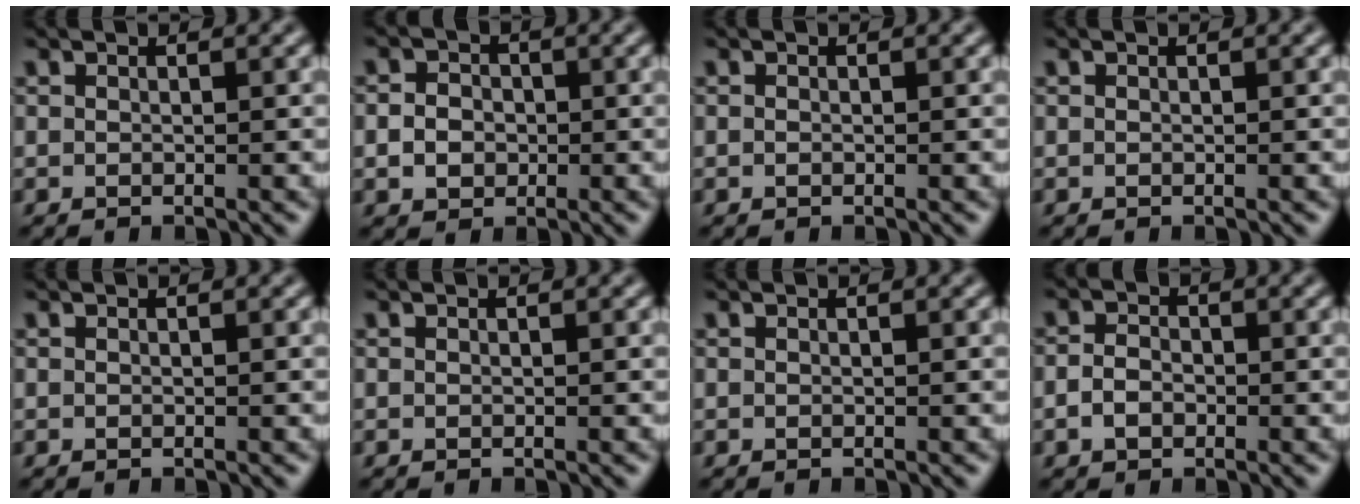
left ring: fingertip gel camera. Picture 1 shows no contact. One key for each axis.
{"total": 2.6, "fx": -0.4, "fy": 2.2, "fz": 1.3, "tx": -0.017, "ty": -0.001, "tz": -0.014}
{"total": 0.0}
{"total": 0.0}
{"total": 0.0}
{"total": 0.0}
{"total": 0.0}
{"total": 2.0, "fx": -0.7, "fy": 1.5, "fz": 1.2, "tx": -0.023, "ty": 0.001, "tz": -0.018}